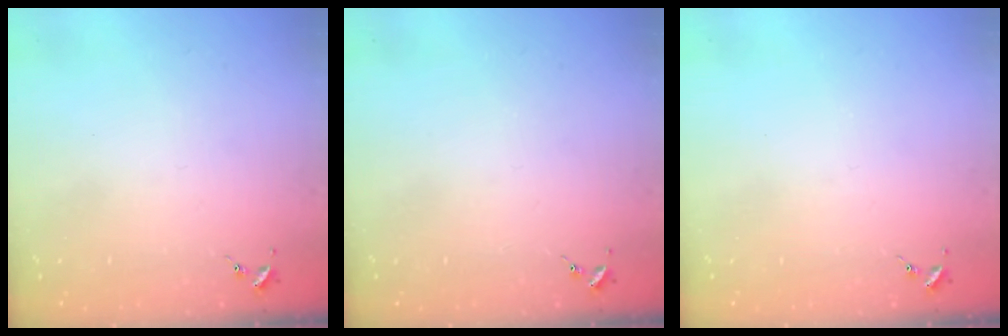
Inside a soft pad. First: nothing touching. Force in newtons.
{"total": 0.0}
{"total": 0.0}